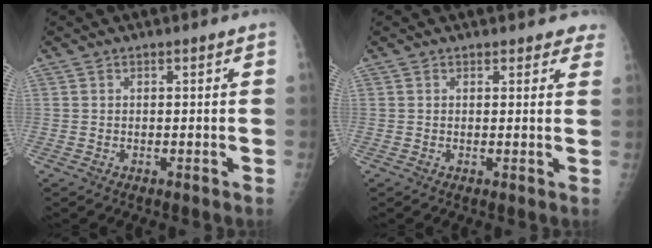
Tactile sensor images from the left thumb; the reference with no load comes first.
{"total": 4.1, "force": [3.7, 1.6, 0.7], "torque": [0.026, -0.013, 0.024]}